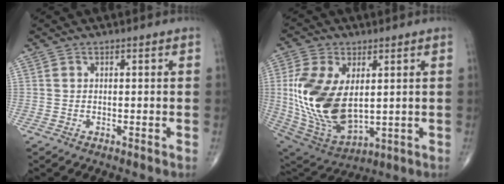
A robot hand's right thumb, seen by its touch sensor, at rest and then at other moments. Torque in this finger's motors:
{"motor_torque": [-0.81, 1.84, 1.64, 0.38, 0.21]}